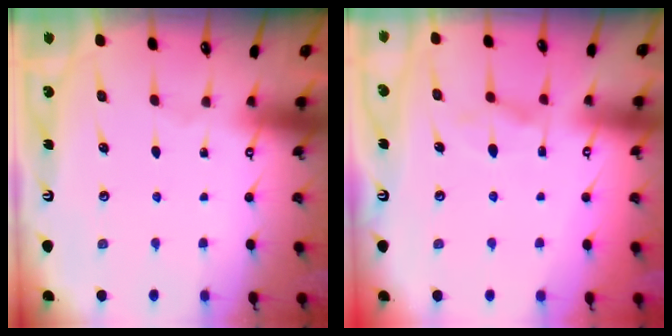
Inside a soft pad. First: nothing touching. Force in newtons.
{"total": 3.4, "press": 3.1, "slide": 1.3}